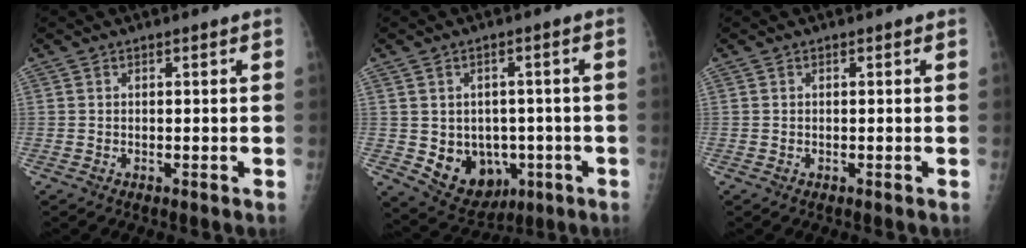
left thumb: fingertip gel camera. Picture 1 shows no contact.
{"total": 10.8, "force": [-2.3, 8.6, 6.1], "torque": [-0.060, 0.007, -0.012]}
{"total": 0.0}